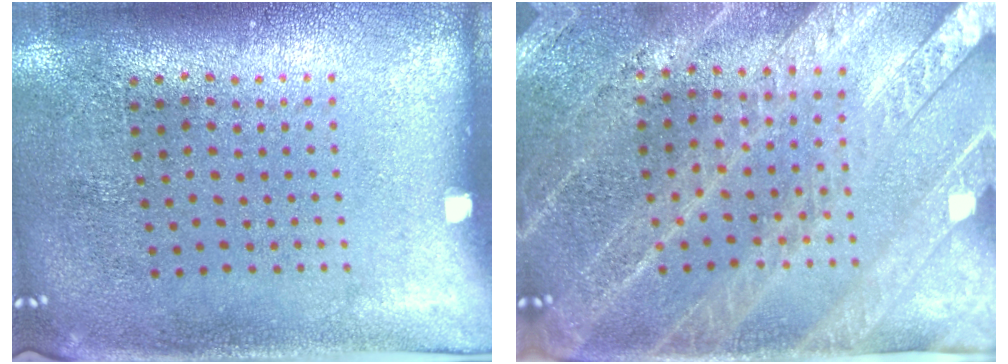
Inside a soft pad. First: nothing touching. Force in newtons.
{"total": 3.6, "press": 3.4, "slide": 1.4}